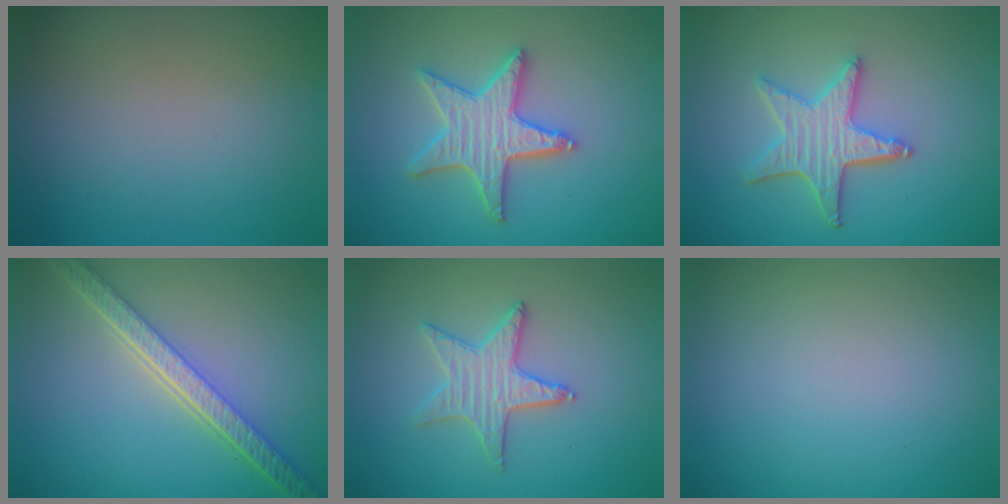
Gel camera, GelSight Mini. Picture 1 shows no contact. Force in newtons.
{"total": 4.2, "press": 4.1, "slide": 0.8}
{"total": 4.4, "press": 3.7, "slide": 2.3}
{"total": 5.7, "press": 4.3, "slide": 3.7}
{"total": 2.4, "press": 2.4, "slide": 0.2}
{"total": 0.0}